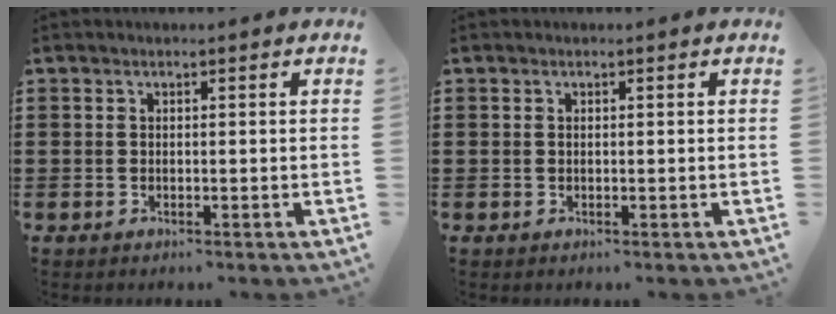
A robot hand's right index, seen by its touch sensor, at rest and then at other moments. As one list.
[{"total": 0.0}]